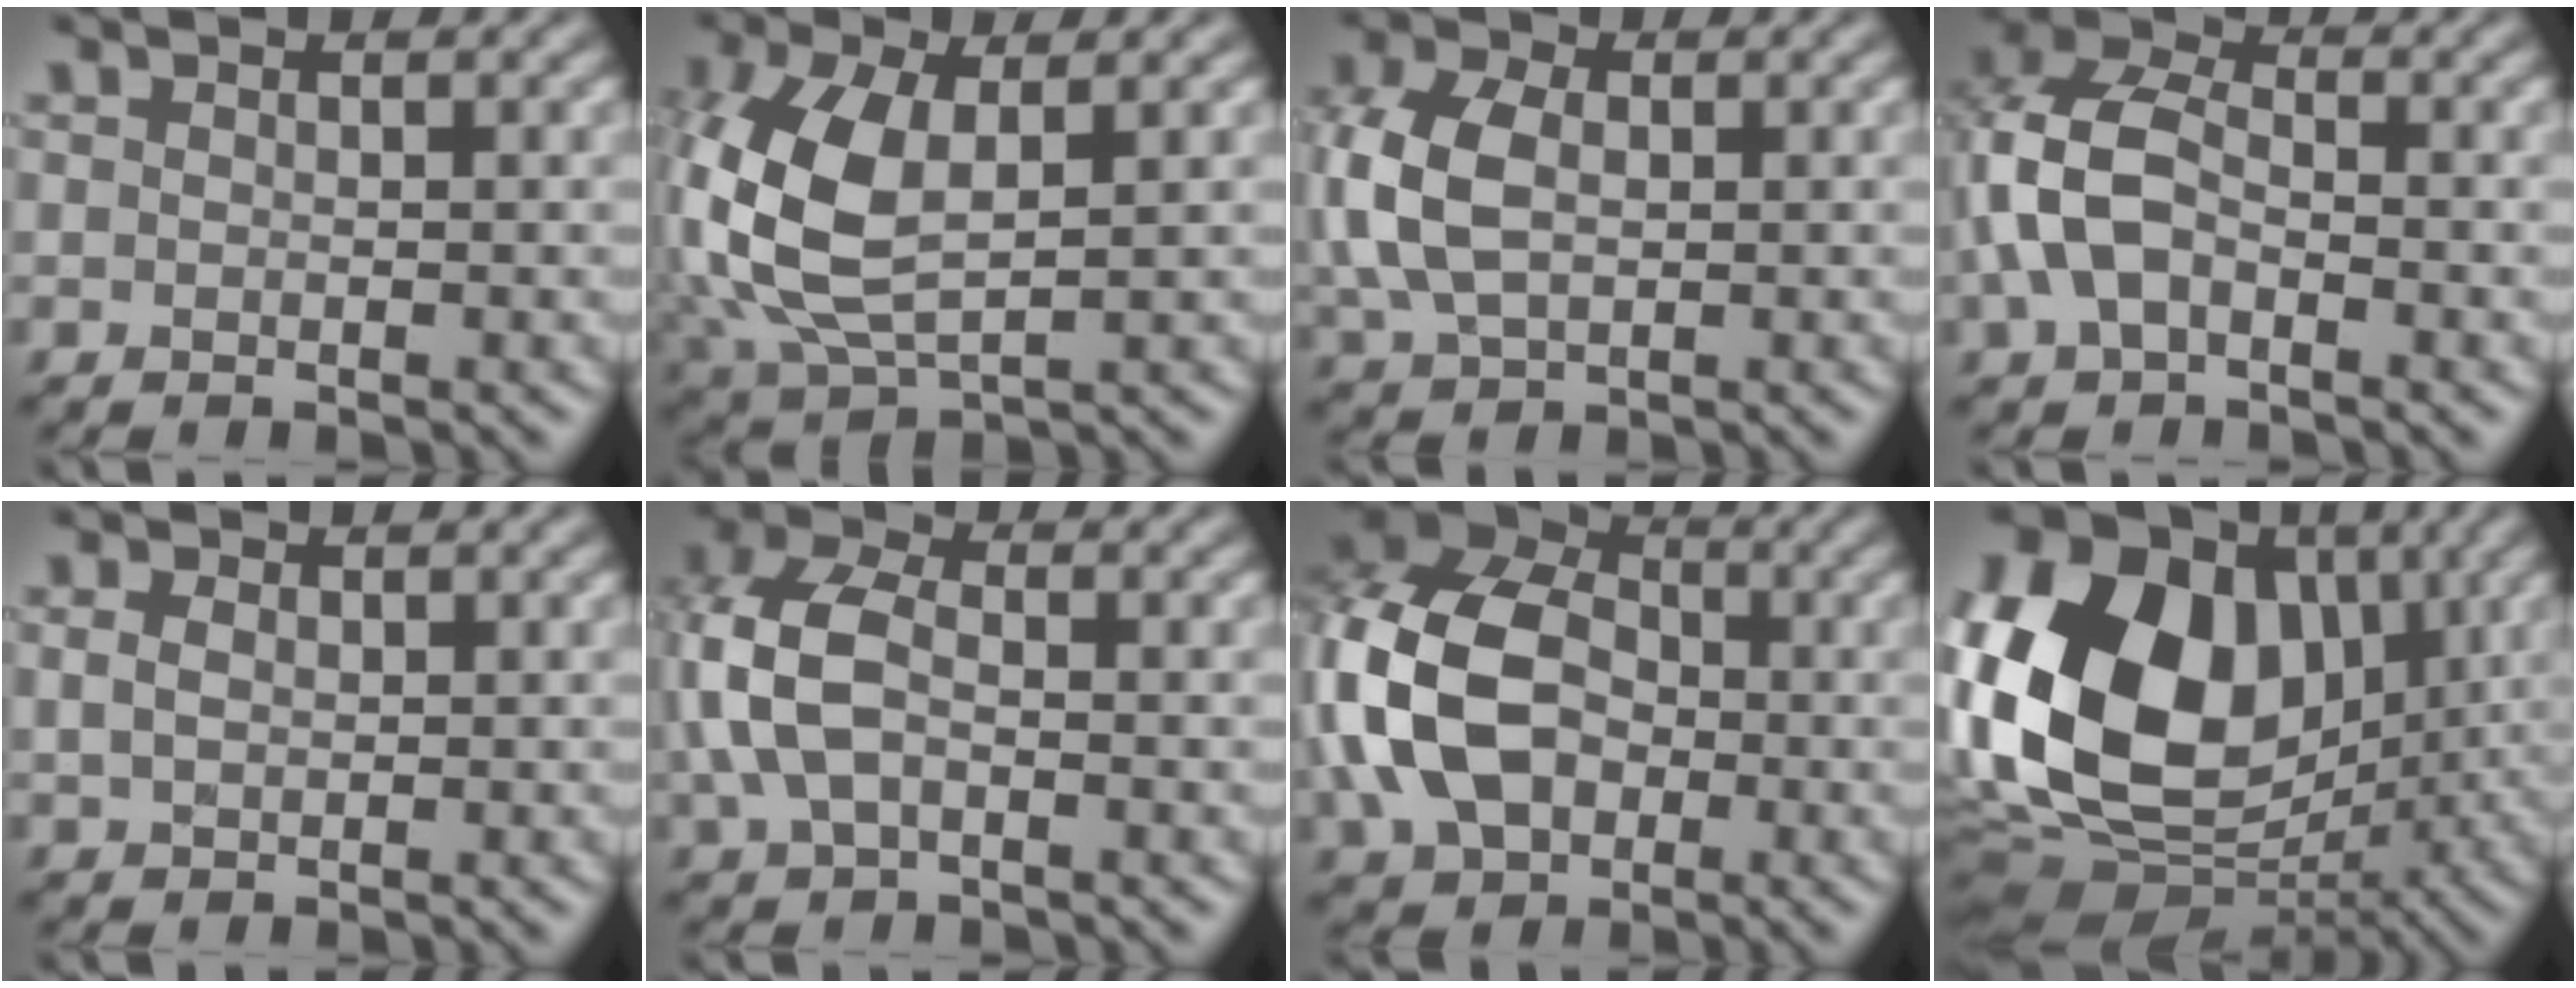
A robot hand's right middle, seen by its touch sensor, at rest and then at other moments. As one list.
[{"total": 9.1, "force": [0.6, 5.1, 7.4], "torque": [-0.186, 0.002, 0.013]}, {"total": 6.2, "force": [0.5, 4.4, 4.4], "torque": [-0.117, 0.008, 0.008]}, {"total": 6.1, "force": [-1.0, 4.1, 4.4], "torque": [-0.102, 0.015, -0.032]}, {"total": 1.3, "force": [0.4, 1.0, 0.7], "torque": [-0.016, 0.003, 0.009]}, {"total": 6.1, "force": [0.0, 4.0, 4.6], "torque": [-0.108, 0.011, -0.012]}, {"total": 11.8, "force": [-1.4, 8.6, 7.9], "torque": [-0.204, 0.009, -0.040]}, {"total": 16.7, "force": [1.5, 12.4, 11.1], "torque": [-0.223, 0.022, 0.007]}]